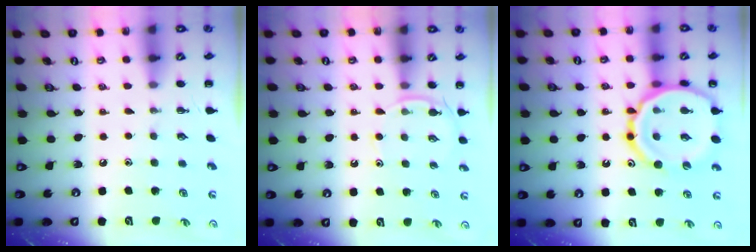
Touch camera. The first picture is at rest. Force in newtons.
{"total": 4.9, "press": 4.8, "slide": 1.2}
{"total": 18.1, "press": 18.0, "slide": 2.0}